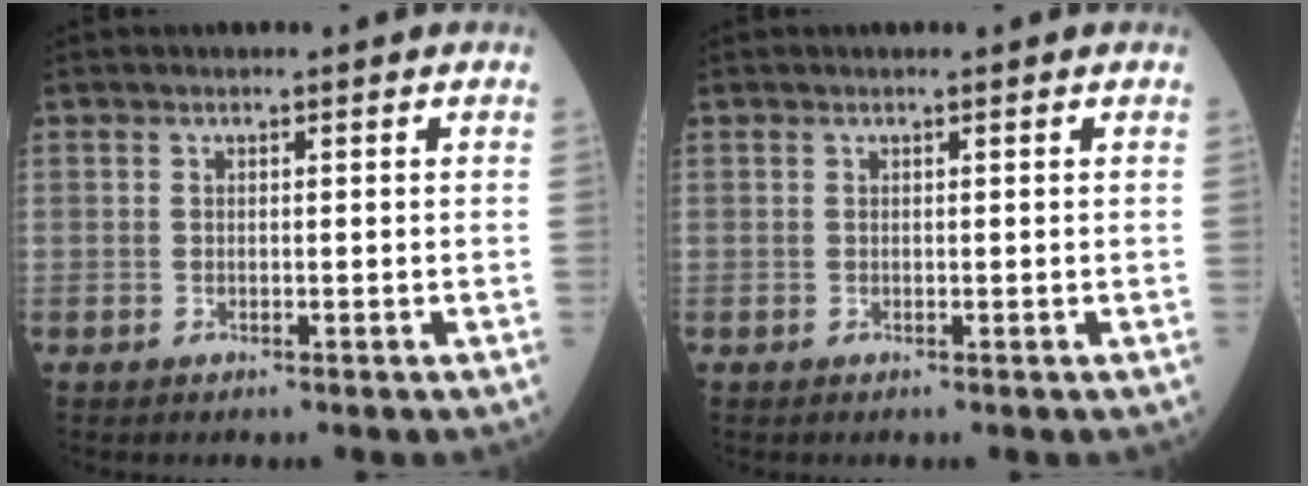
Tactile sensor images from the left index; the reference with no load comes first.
{"total": 0.0}